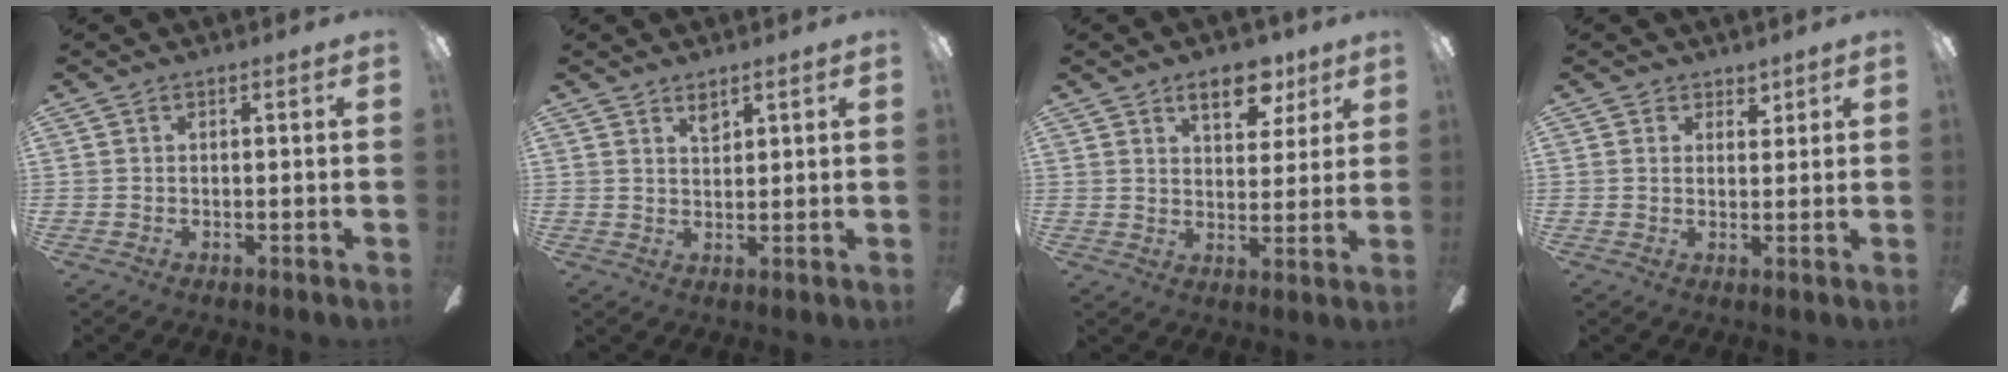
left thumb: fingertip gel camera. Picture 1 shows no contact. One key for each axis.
{"total": 2.6, "fx": 2.3, "fy": 0.7, "fz": 1.0, "tx": -0.017, "ty": -0.007, "tz": 0.040}
{"total": 9.2, "fx": 5.6, "fy": 4.8, "fz": 5.5, "tx": -0.057, "ty": -0.021, "tz": 0.092}
{"total": 2.8, "fx": 2.1, "fy": 1.9, "fz": 0.2, "tx": 0.006, "ty": -0.007, "tz": 0.035}